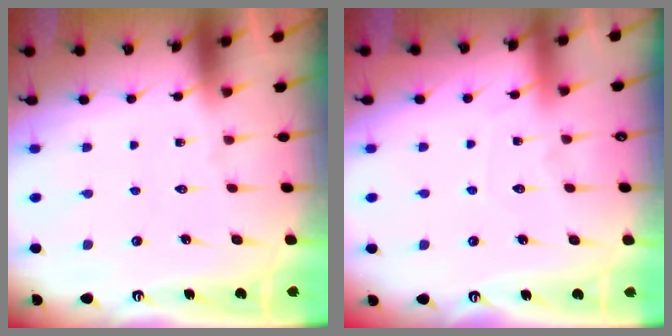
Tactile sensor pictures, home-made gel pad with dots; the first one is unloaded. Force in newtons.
{"total": 4.7, "press": 4.6, "slide": 0.5}